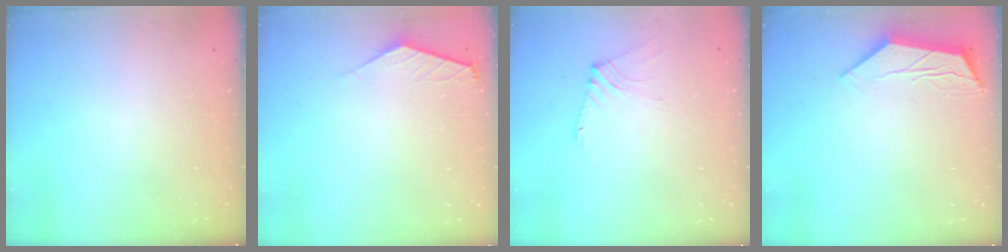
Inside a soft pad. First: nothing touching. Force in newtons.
{"total": 1.5, "press": 1.4, "slide": 0.4}
{"total": 2.2, "press": 2.1, "slide": 0.4}
{"total": 5.5, "press": 5.5, "slide": 0.5}